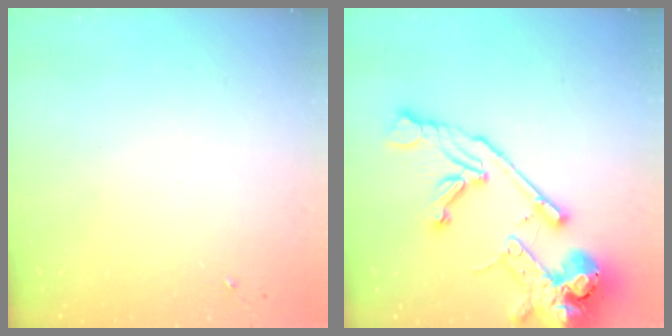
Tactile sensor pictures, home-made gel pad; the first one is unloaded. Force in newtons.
{"total": 23.6, "press": 23.4, "slide": 3.5}